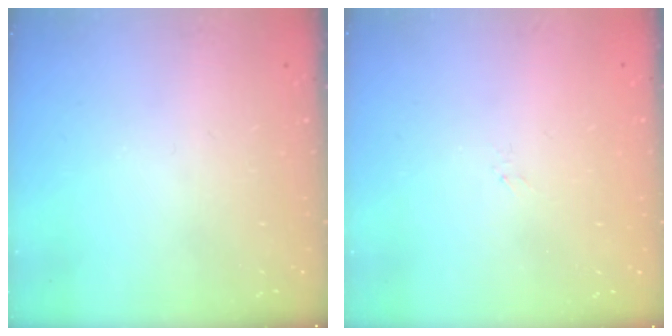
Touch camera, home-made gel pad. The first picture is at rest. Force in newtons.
{"total": 1.5, "press": 1.4, "slide": 0.3}